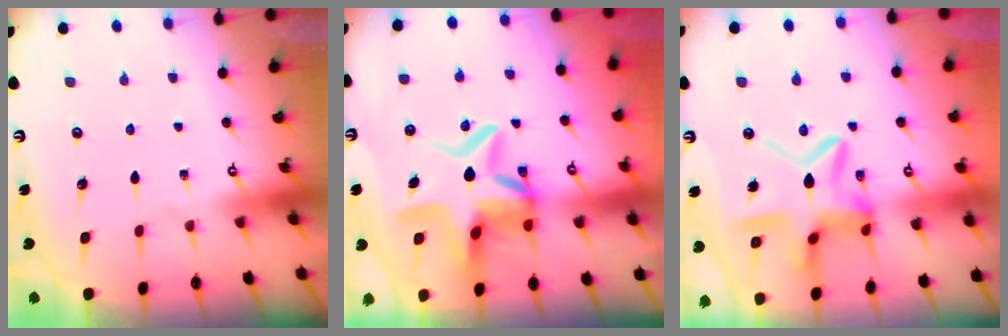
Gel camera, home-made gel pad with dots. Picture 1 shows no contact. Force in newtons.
{"total": 11.3, "press": 10.7, "slide": 3.5}
{"total": 13.9, "press": 13.8, "slide": 0.9}